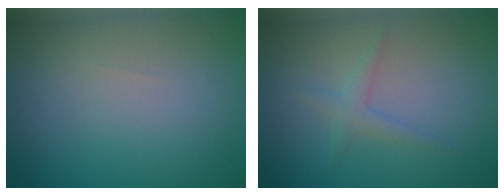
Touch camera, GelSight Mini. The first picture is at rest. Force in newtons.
{"total": 1.4, "press": 1.4, "slide": 0.0}